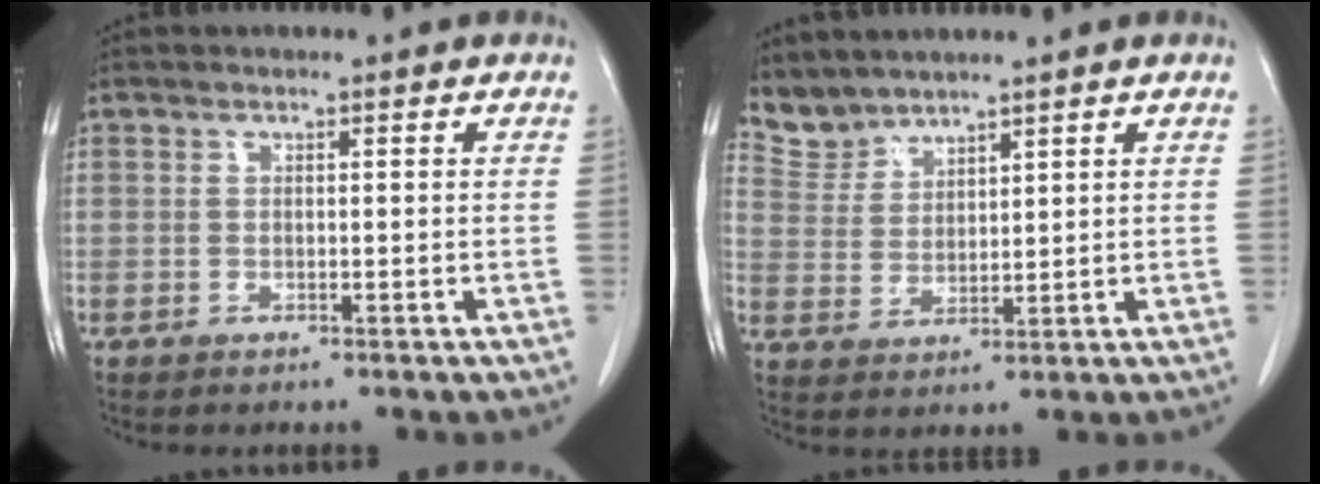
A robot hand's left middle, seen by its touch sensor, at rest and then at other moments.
{"total": 4.5, "force": [4.4, 0.9, -0.5], "torque": [0.003, 0.006, 0.101]}